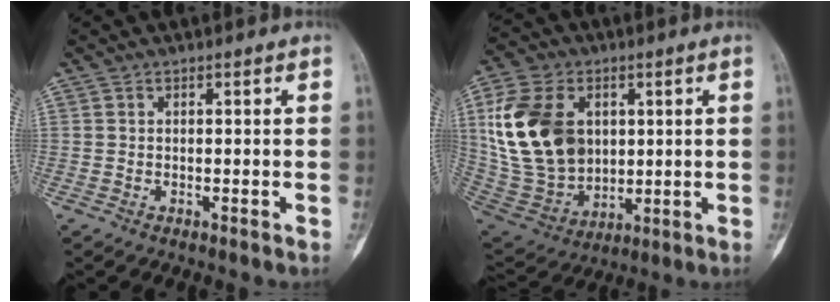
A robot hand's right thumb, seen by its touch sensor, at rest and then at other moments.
{"total": 20.2, "force": [4.3, 14.4, 13.6], "torque": [-0.253, -0.010, 0.097]}